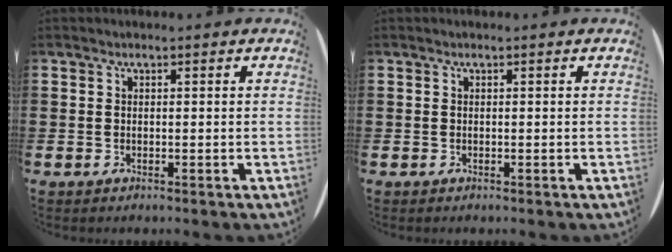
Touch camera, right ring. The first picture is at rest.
{"total": 0.0}